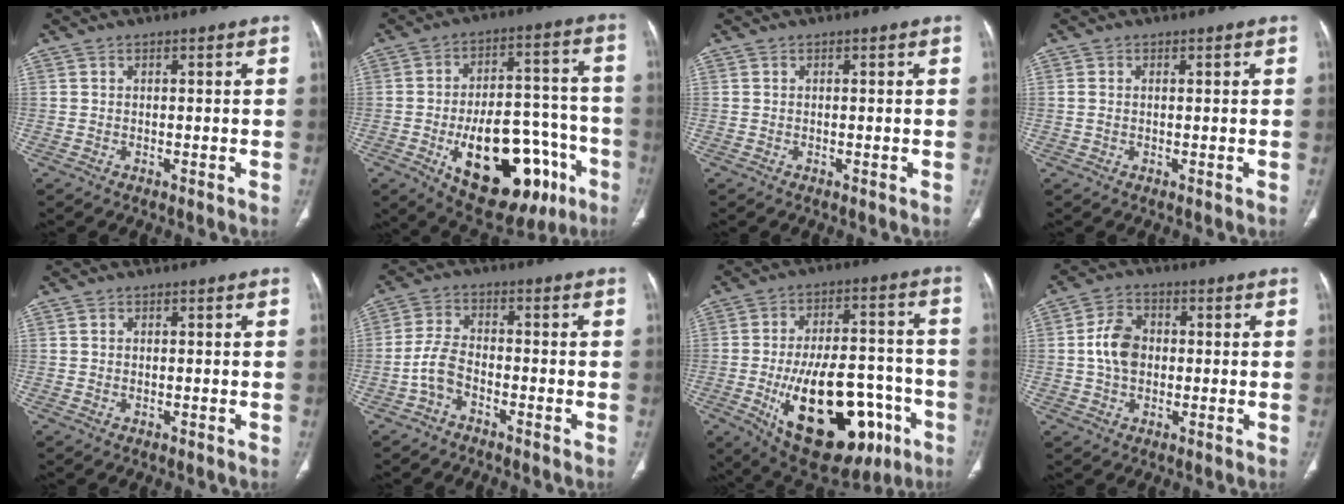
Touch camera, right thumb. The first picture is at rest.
{"total": 24.7, "force": [-9.6, 12.5, 19.0], "torque": [-0.245, 0.043, -0.121]}
{"total": 0.0}
{"total": 1.0, "force": [0.1, 0.6, 0.8], "torque": [-0.029, 0.007, 0.006]}
{"total": 0.6, "force": [0.0, 0.5, 0.4], "torque": [-0.013, 0.001, 0.002]}
{"total": 5.2, "force": [-2.6, 2.9, 3.3], "torque": [-0.064, 0.025, -0.060]}
{"total": 26.9, "force": [-9.5, 13.6, 21.1], "torque": [-0.307, 0.027, -0.119]}
{"total": 7.5, "force": [0.1, 5.6, 5.0], "torque": [-0.080, 0.011, -0.002]}